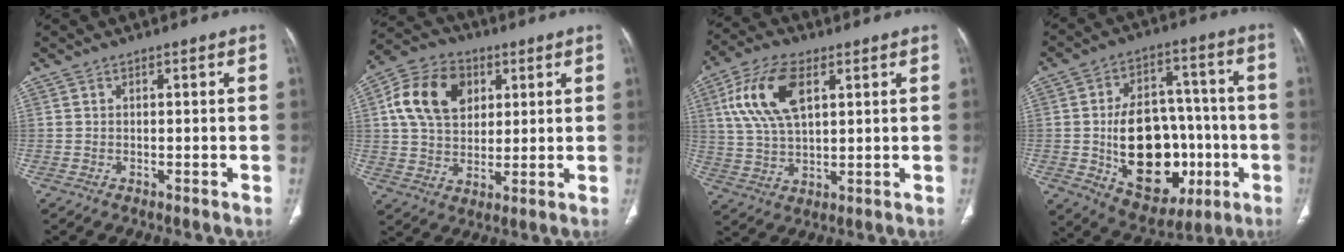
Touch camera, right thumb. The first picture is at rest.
{"total": 14.5, "force": [4.4, 10.4, 9.1], "torque": [-0.147, 0.004, 0.074]}
{"total": 13.3, "force": [4.6, 6.7, 10.5], "torque": [-0.212, 0.001, 0.090]}
{"total": 21.7, "force": [-4.2, 14.4, 15.8], "torque": [-0.210, 0.032, -0.042]}